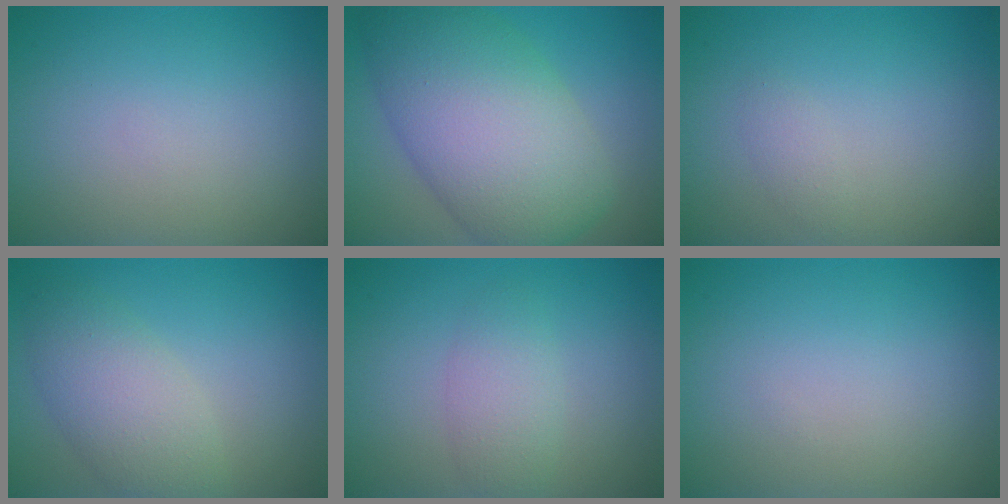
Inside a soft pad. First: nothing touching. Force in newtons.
{"total": 11.3, "press": 11.3, "slide": 0.2}
{"total": 0.9, "press": 0.9, "slide": 0.0}
{"total": 4.5, "press": 4.5, "slide": 0.2}
{"total": 2.4, "press": 2.4, "slide": 0.1}
{"total": 0.0}